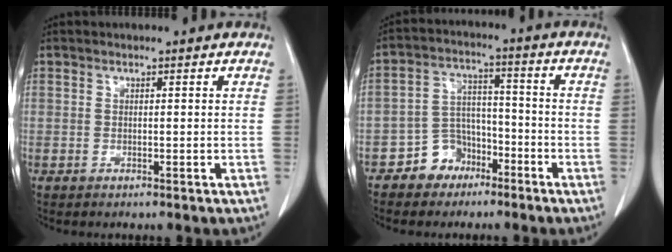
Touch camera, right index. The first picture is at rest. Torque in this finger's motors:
{"motor_torque": [-0.08, -0.03, 0.01, 0.00]}